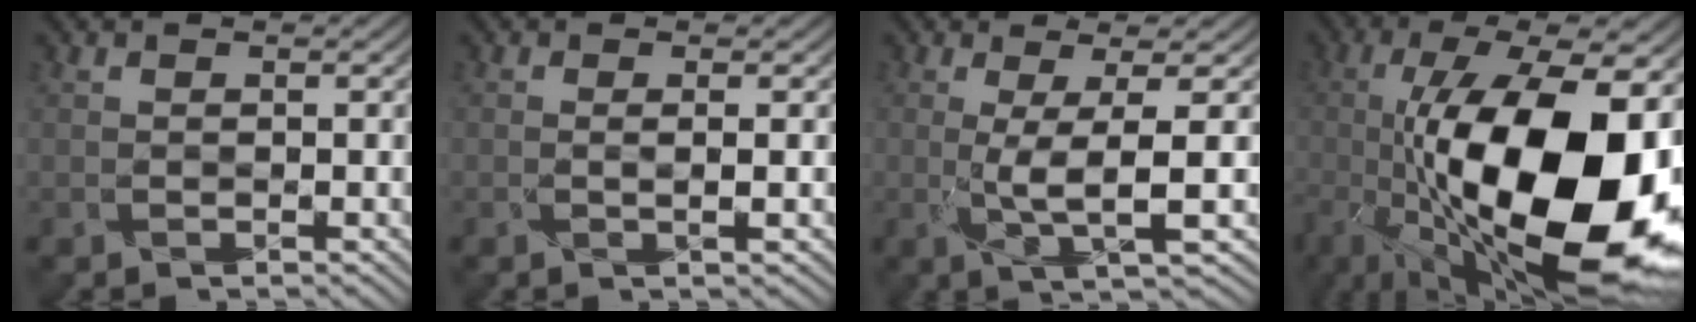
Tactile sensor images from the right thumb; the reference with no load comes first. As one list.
[{"total": 0.9, "force": [-0.1, -0.1, 0.9], "torque": [-0.008, 0.008, -0.007]}, {"total": 4.3, "force": [-0.4, 0.3, 4.2], "torque": [-0.082, 0.006, -0.004]}, {"total": 19.0, "force": [-4.4, 8.3, 16.5], "torque": [-0.299, -0.018, -0.078]}]